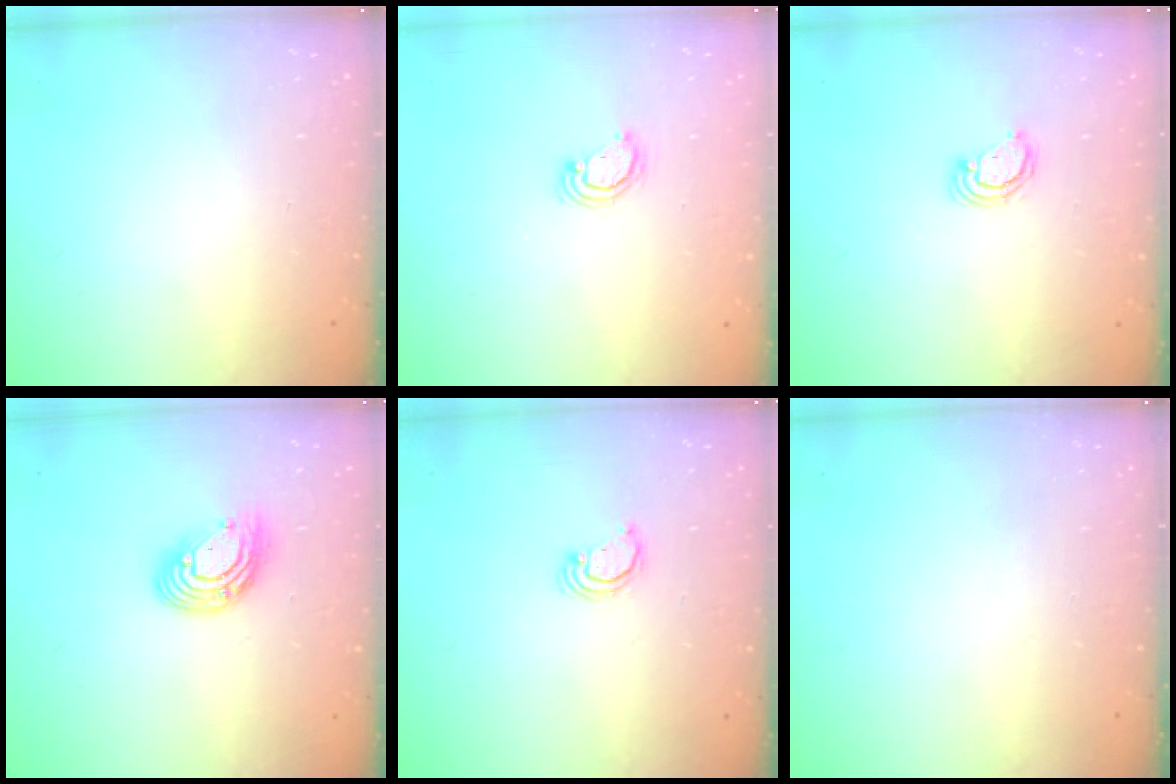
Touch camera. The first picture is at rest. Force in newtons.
{"total": 3.0, "press": 2.9, "slide": 0.3}
{"total": 2.9, "press": 2.9, "slide": 0.3}
{"total": 10.1, "press": 10.1, "slide": 0.9}
{"total": 2.7, "press": 2.7, "slide": 0.2}
{"total": 0.0}